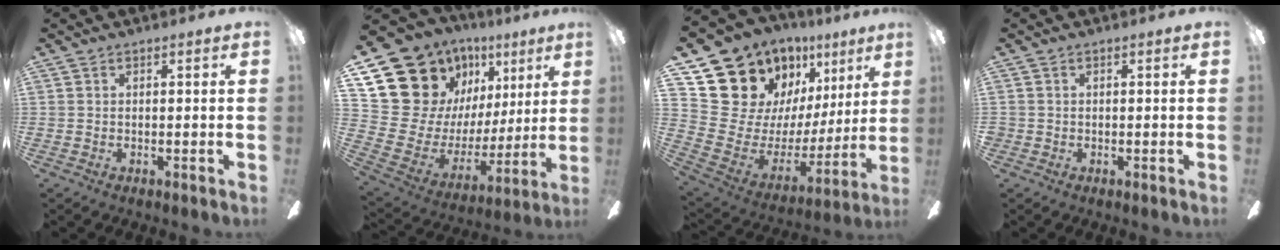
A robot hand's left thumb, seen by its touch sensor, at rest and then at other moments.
{"total": 18.4, "force": [10.8, 13.9, 5.7], "torque": [-0.108, -0.083, 0.235]}
{"total": 17.5, "force": [12.8, 10.8, 5.0], "torque": [-0.102, -0.107, 0.262]}
{"total": 0.7, "force": [0.0, 0.7, 0.0], "torque": [0.001, 0.005, -0.002]}